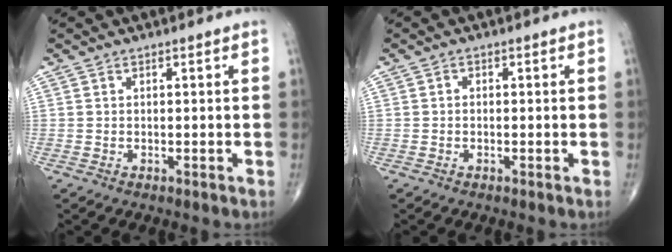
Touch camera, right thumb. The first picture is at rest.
{"total": 0.7, "force": [-0.1, 0.6, 0.4], "torque": [0.000, 0.003, -0.005]}